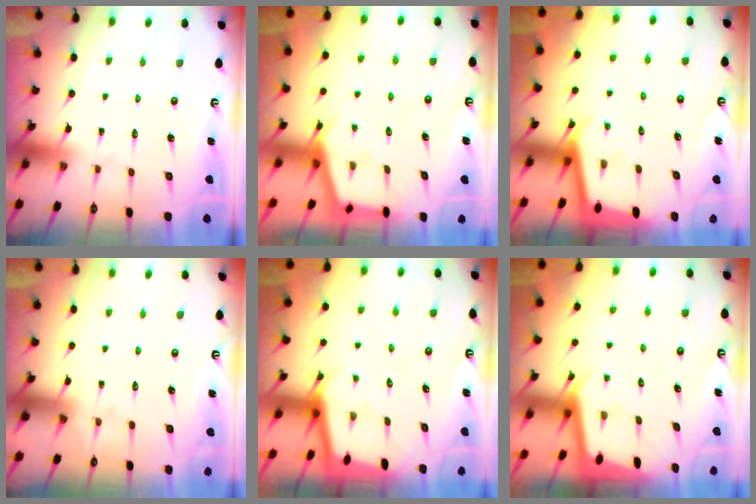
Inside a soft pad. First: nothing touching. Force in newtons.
{"total": 2.8, "press": 2.8, "slide": 0.3}
{"total": 2.3, "press": 2.3, "slide": 0.1}
{"total": 3.9, "press": 3.8, "slide": 0.5}
{"total": 2.0, "press": 2.0, "slide": 0.2}
{"total": 1.9, "press": 1.9, "slide": 0.1}